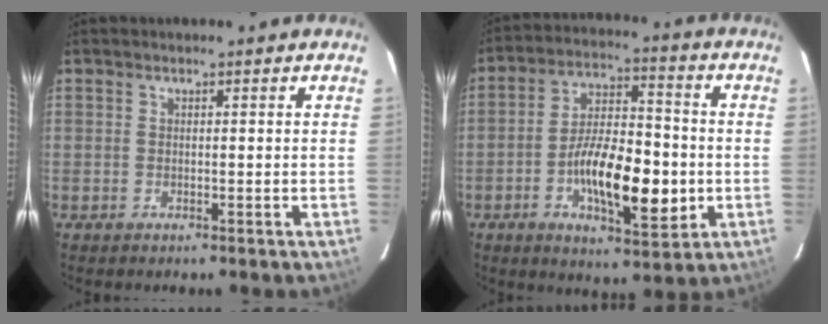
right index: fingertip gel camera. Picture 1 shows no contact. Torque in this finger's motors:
{"motor_torque": [0.54, -0.11, 0.49, 0.21]}